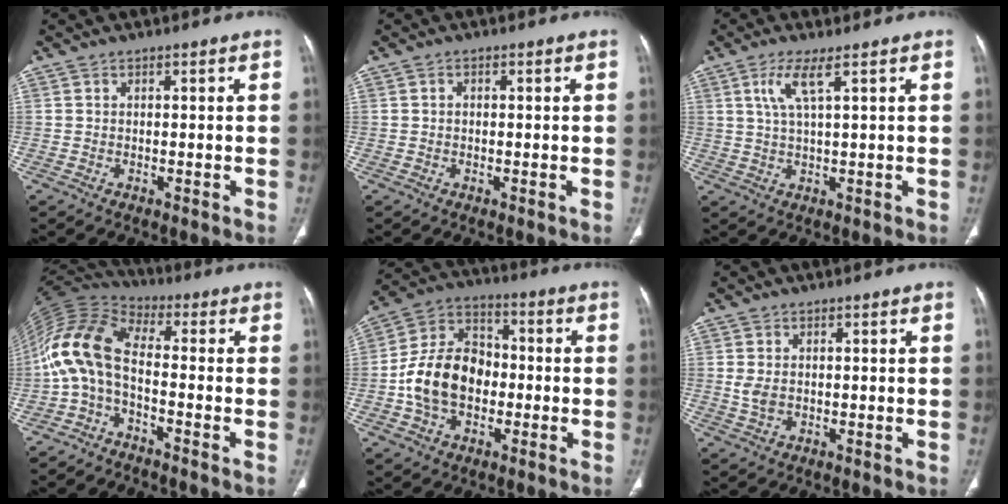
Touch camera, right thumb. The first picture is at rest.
{"total": 0.7, "force": [0.1, 0.5, 0.5], "torque": [-0.007, 0.003, 0.000]}
{"total": 4.8, "force": [2.2, 0.6, 4.2], "torque": [-0.103, -0.006, 0.050]}
{"total": 11.9, "force": [-2.7, 5.5, 10.2], "torque": [-0.210, 0.063, -0.070]}
{"total": 14.6, "force": [-2.2, 10.8, 9.6], "torque": [-0.156, 0.038, -0.044]}
{"total": 2.5, "force": [0.2, 1.6, 1.9], "torque": [-0.044, -0.005, 0.006]}